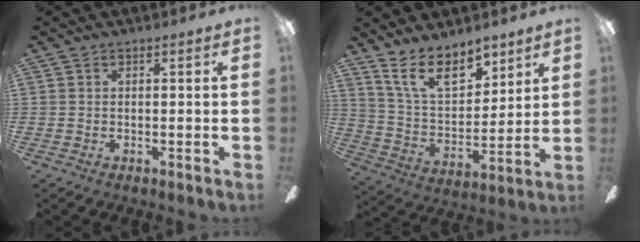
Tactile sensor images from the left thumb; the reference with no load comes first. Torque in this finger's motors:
{"motor_torque": [0.35, 0.32, 0.04, -0.25, 0.14]}